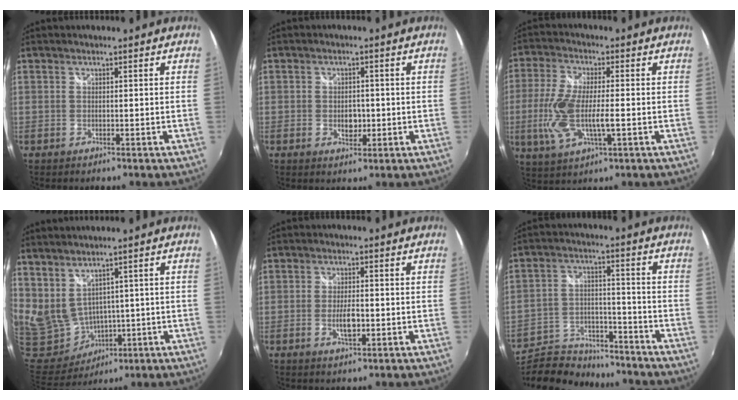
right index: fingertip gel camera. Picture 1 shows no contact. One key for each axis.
{"total": 3.4, "fx": -0.7, "fy": 2.4, "fz": 2.3, "tx": -0.037, "ty": -0.001, "tz": -0.011}
{"total": 11.7, "fx": -2.0, "fy": 4.0, "fz": 10.8, "tx": -0.232, "ty": -0.010, "tz": -0.037}
{"total": 11.5, "fx": 3.5, "fy": 7.9, "fz": 7.6, "tx": -0.167, "ty": -0.018, "tz": 0.105}
{"total": 4.2, "fx": -1.1, "fy": 1.6, "fz": 3.7, "tx": -0.071, "ty": -0.004, "tz": -0.019}
{"total": 21.7, "fx": -18.4, "fy": 7.8, "fz": 8.3, "tx": -0.185, "ty": -0.002, "tz": -0.281}